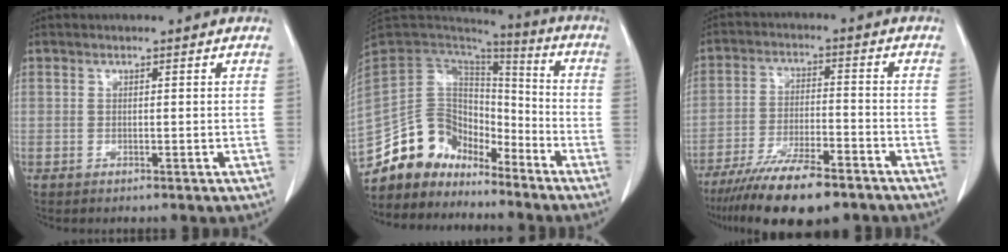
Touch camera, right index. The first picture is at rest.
{"total": 13.1, "force": [-11.2, 6.1, 3.2], "torque": [-0.053, 0.065, -0.208]}
{"total": 14.5, "force": [-11.1, 3.1, 8.8], "torque": [-0.160, -0.027, -0.185]}